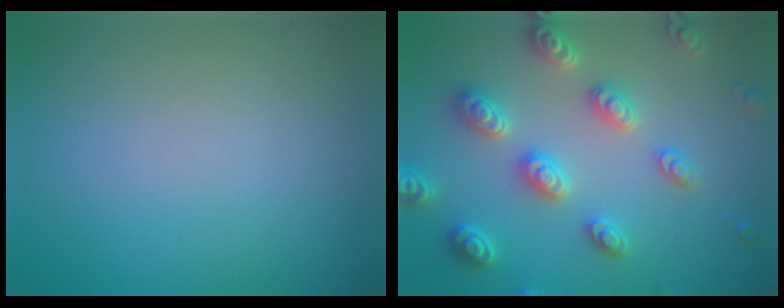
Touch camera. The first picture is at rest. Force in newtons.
{"total": 5.2, "press": 5.0, "slide": 1.2}